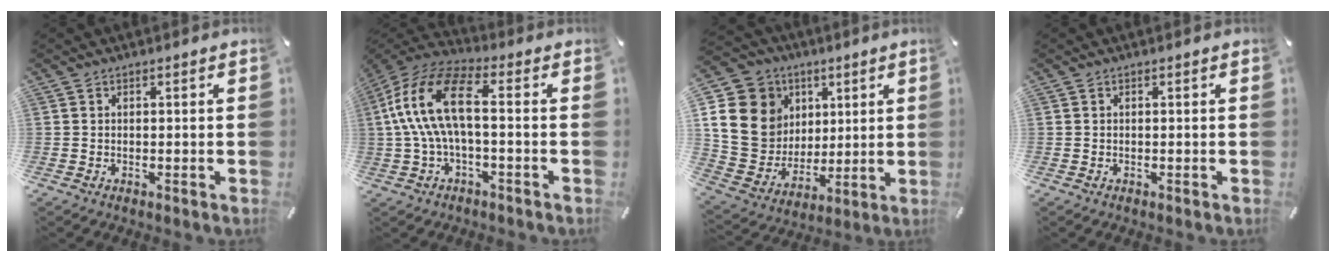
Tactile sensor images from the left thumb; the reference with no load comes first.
{"total": 15.7, "force": [0.5, 7.4, 13.8], "torque": [-0.299, 0.003, 0.001]}
{"total": 18.6, "force": [4.4, 16.8, 6.7], "torque": [-0.128, -0.017, 0.098]}
{"total": 0.0}